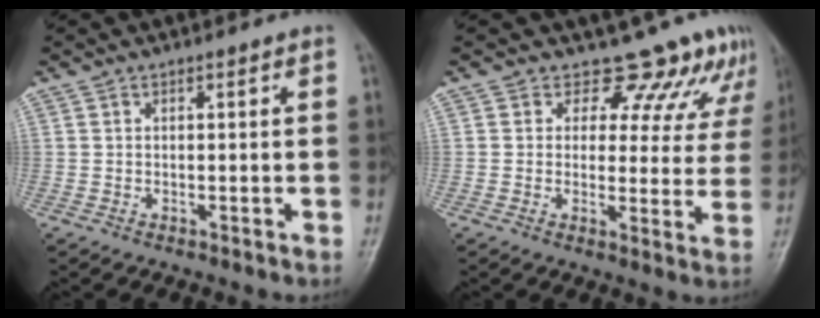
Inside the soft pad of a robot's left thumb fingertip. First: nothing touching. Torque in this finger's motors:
{"motor_torque": [-0.06, 0.21, -0.15, -0.24, 0.02]}